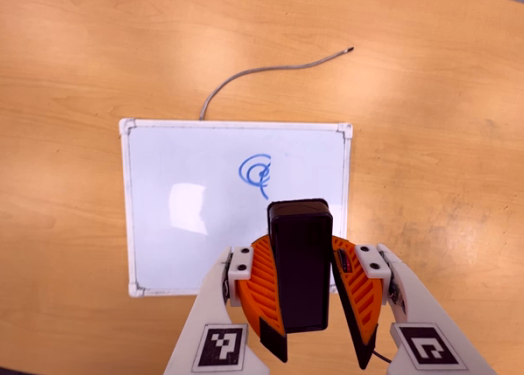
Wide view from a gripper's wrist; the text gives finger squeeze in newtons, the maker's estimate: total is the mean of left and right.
{"total": 8.5, "left": 9.3, "right": 7.7}